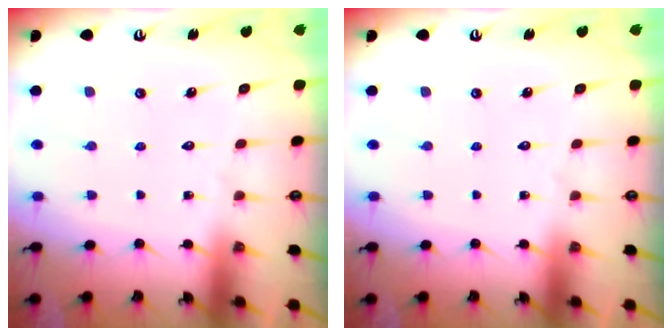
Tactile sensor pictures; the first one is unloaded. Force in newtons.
{"total": 0.0}